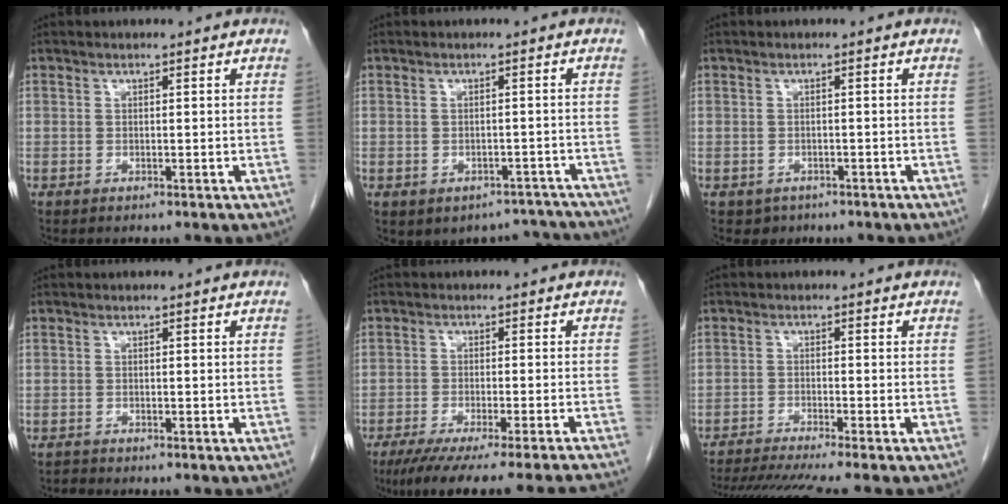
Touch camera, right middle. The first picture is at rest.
{"total": 7.8, "force": [-6.5, 4.3, 0.7], "torque": [0.005, 0.027, -0.069]}
{"total": 2.1, "force": [-1.2, 1.7, 0.2], "torque": [-0.008, 0.006, -0.010]}
{"total": 0.6, "force": [-0.6, 0.0, -0.2], "torque": [-0.004, -0.005, -0.013]}
{"total": 16.5, "force": [-14.5, -1.3, 7.9], "torque": [-0.085, -0.053, -0.207]}
{"total": 10.3, "force": [-8.9, -1.5, 4.9], "torque": [-0.066, -0.022, -0.143]}